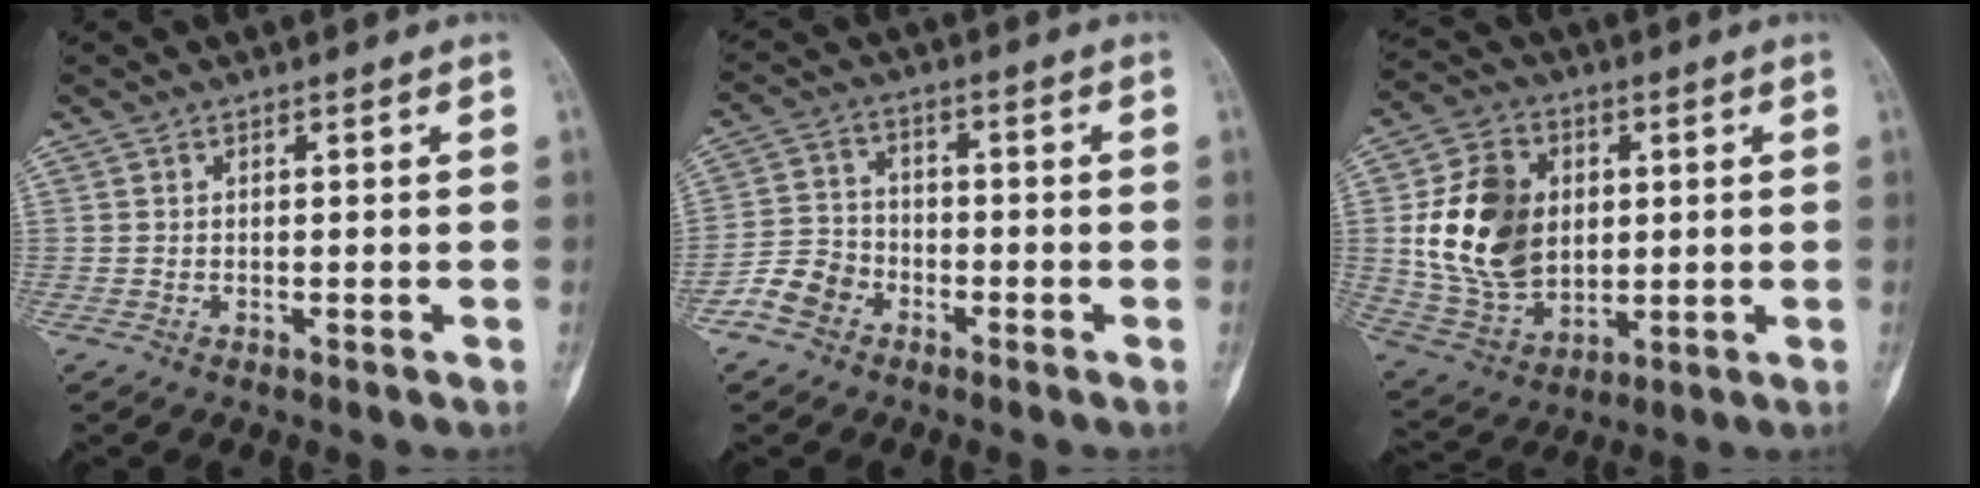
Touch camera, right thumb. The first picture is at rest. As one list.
[{"total": 6.2, "force": [-3.7, 4.7, 1.8], "torque": [-0.022, 0.026, -0.076]}, {"total": 18.2, "force": [2.2, 13.4, 12.0], "torque": [-0.192, -0.006, 0.053]}]